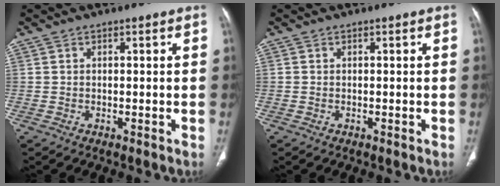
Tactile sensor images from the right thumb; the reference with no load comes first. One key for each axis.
{"total": 0.0}